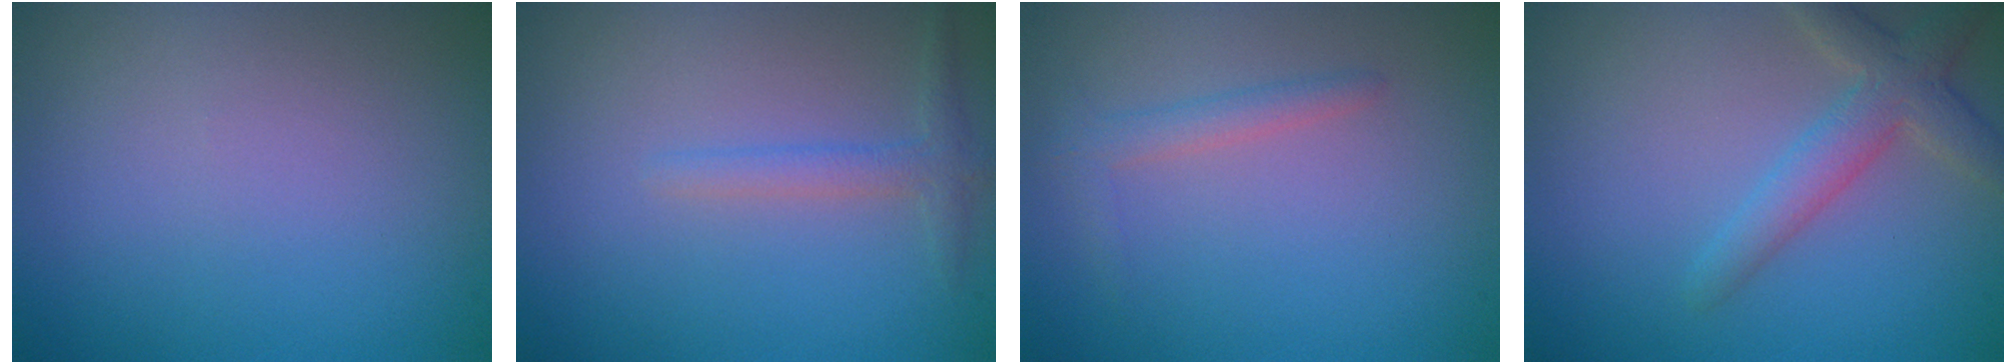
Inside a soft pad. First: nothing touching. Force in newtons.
{"total": 1.6, "press": 1.6, "slide": 0.1}
{"total": 1.6, "press": 1.6, "slide": 0.1}
{"total": 3.3, "press": 3.3, "slide": 0.2}